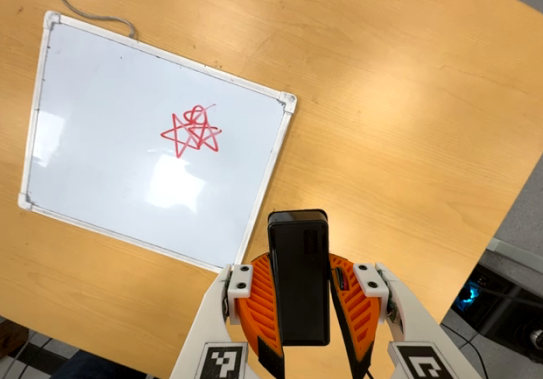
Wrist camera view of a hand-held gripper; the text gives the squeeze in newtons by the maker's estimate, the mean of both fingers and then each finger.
{"total": 9.8, "left": 8.1, "right": 11.4}